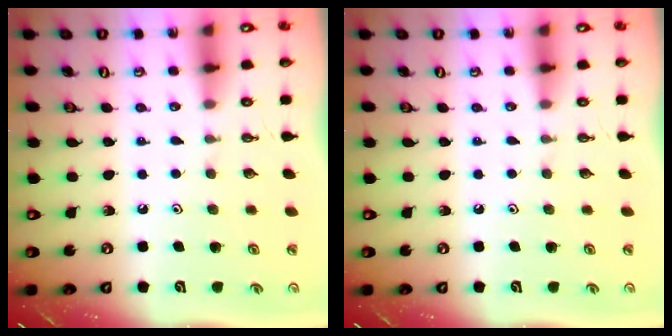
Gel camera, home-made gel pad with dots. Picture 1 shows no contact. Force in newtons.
{"total": 0.0}